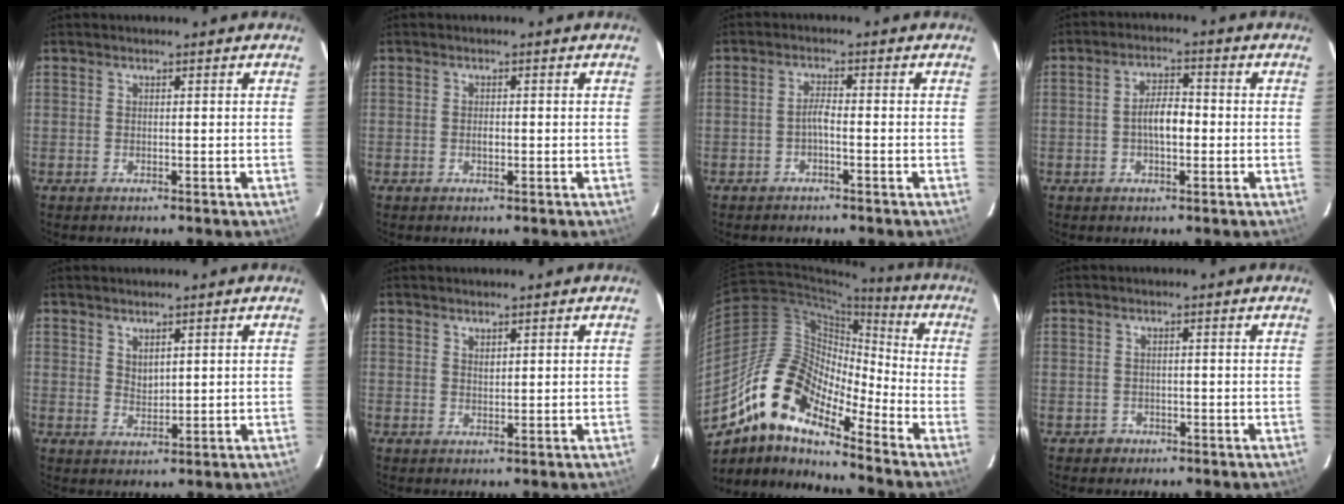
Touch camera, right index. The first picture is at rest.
{"total": 1.1, "force": [-0.3, 0.7, 0.9], "torque": [-0.015, 0.000, -0.005]}
{"total": 1.8, "force": [-1.1, 0.2, 1.4], "torque": [-0.030, 0.006, -0.021]}
{"total": 5.1, "force": [-0.8, 2.3, 4.5], "torque": [-0.082, 0.011, -0.012]}
{"total": 2.5, "force": [1.8, 1.3, 1.3], "torque": [-0.020, -0.003, 0.033]}
{"total": 1.2, "force": [1.0, 0.5, 0.5], "torque": [-0.007, 0.001, 0.019]}
{"total": 15.2, "force": [-10.9, 5.3, 9.2], "torque": [-0.146, 0.003, -0.223]}
{"total": 2.0, "force": [-0.8, 1.9, 0.0], "torque": [-0.002, 0.005, -0.008]}